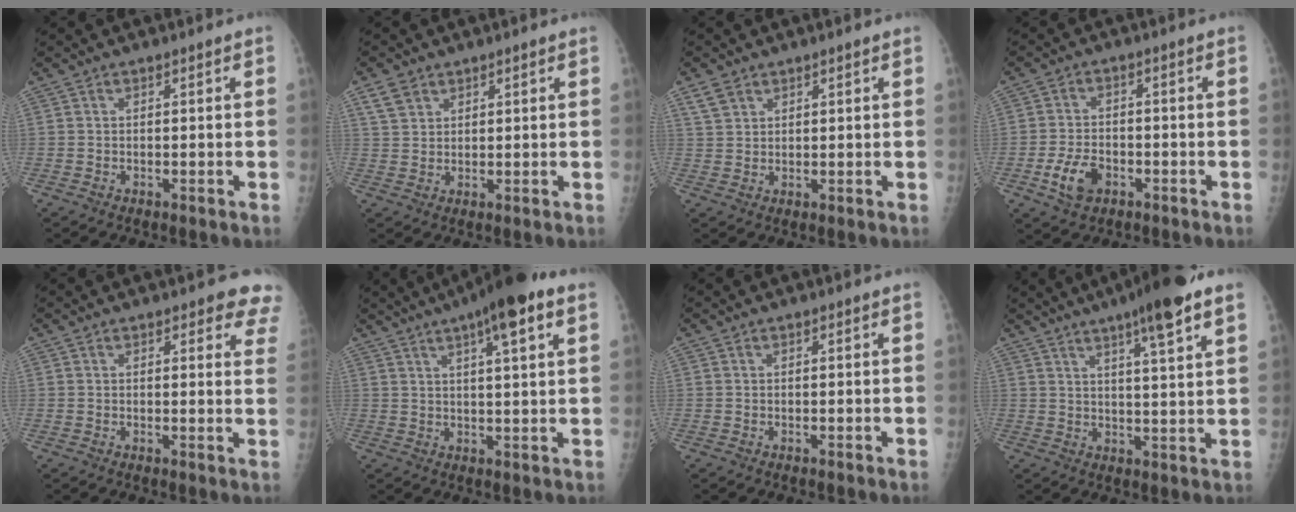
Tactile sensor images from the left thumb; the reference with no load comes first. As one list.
[{"total": 3.7, "force": [2.4, 2.6, 1.4], "torque": [-0.018, -0.007, 0.051]}, {"total": 3.0, "force": [2.0, 1.9, 1.1], "torque": [-0.013, -0.005, 0.044]}, {"total": 6.4, "force": [-2.8, 4.2, 4.0], "torque": [-0.072, 0.013, -0.048]}, {"total": 6.7, "force": [5.1, 2.6, 3.6], "torque": [-0.002, -0.021, 0.037]}, {"total": 11.9, "force": [6.3, 2.1, 9.9], "torque": [-0.150, 0.002, 0.090]}, {"total": 0.0}, {"total": 11.4, "force": [6.8, 1.1, 9.1], "torque": [-0.135, -0.020, 0.099]}]